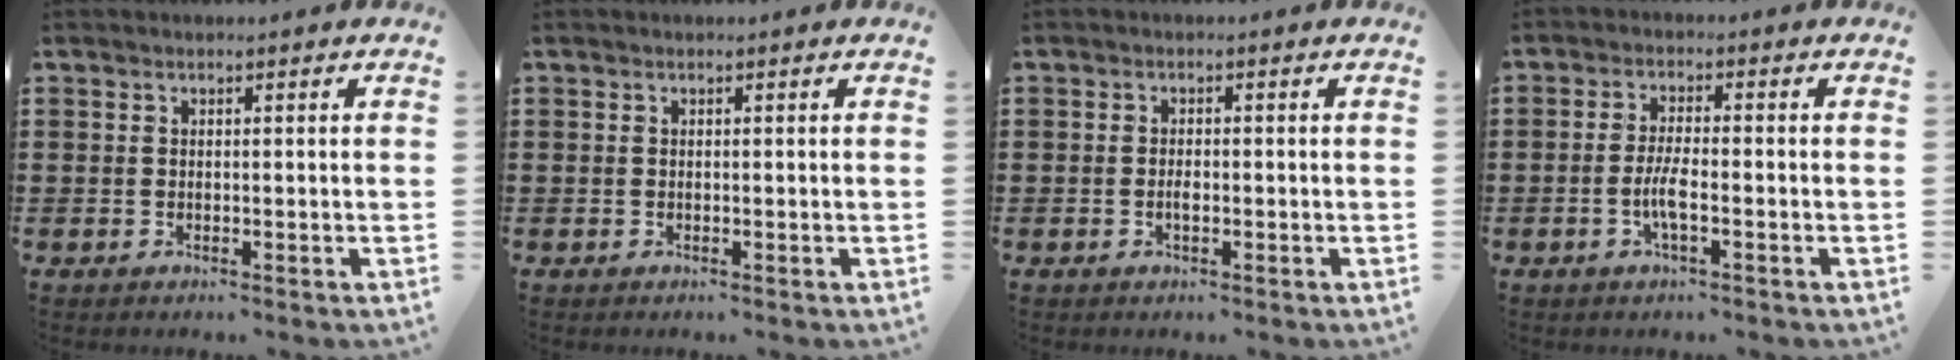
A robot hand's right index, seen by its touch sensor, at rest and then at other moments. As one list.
[{"total": 0.0}, {"total": 1.1, "force": [-0.3, 0.3, 1.0], "torque": [-0.021, -0.002, -0.005]}, {"total": 3.9, "force": [-1.3, 0.8, 3.6], "torque": [-0.084, -0.006, -0.031]}]